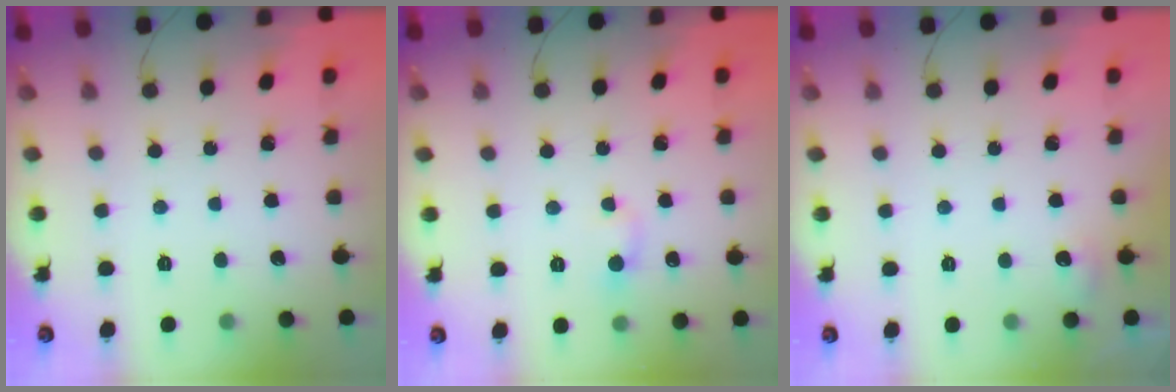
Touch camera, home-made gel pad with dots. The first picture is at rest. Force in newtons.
{"total": 3.8, "press": 3.6, "slide": 1.2}
{"total": 4.6, "press": 4.4, "slide": 1.4}